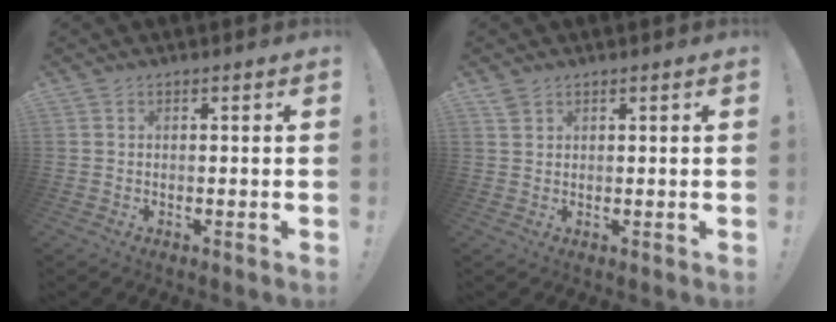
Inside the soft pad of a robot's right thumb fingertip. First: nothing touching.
{"total": 2.3, "force": [1.8, 1.1, 1.0], "torque": [-0.016, -0.007, 0.033]}